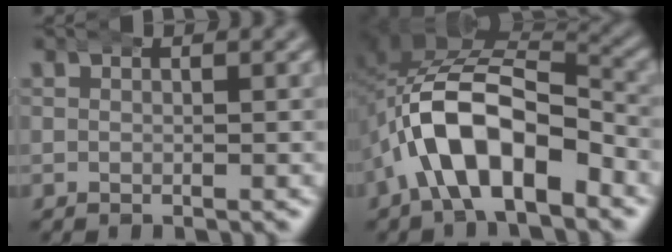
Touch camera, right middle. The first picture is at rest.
{"total": 10.3, "force": [-2.0, 6.7, 7.5], "torque": [-0.146, -0.008, -0.032]}